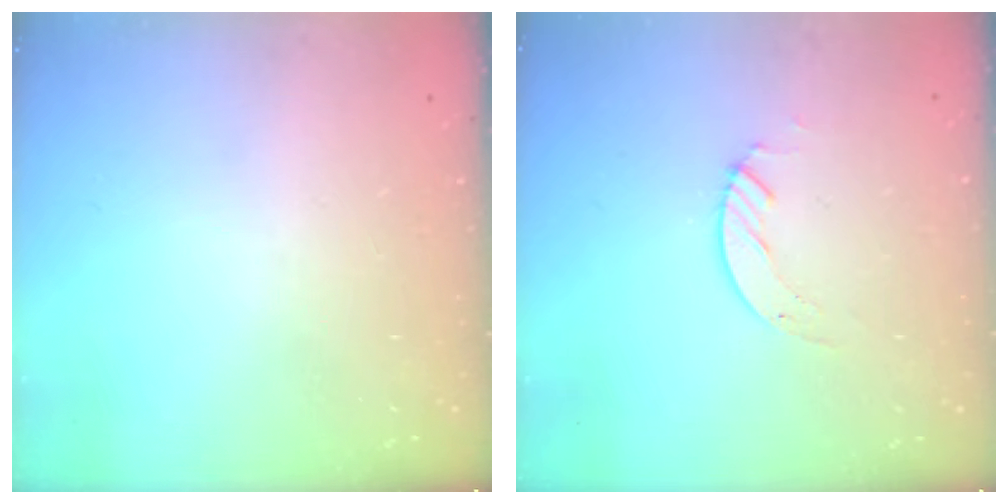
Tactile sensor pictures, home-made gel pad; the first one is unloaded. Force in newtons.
{"total": 2.7, "press": 2.7, "slide": 0.2}